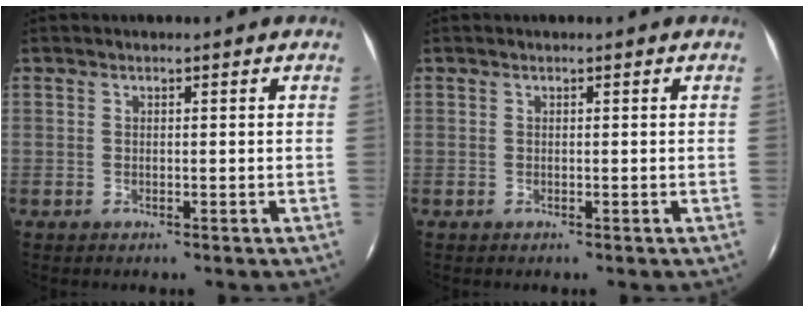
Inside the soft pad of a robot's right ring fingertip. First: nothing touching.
{"total": 0.0}